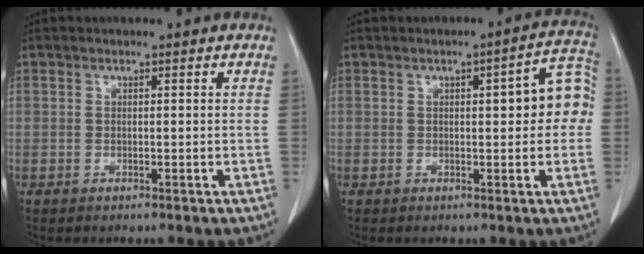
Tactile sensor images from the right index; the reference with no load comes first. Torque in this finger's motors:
{"motor_torque": [0.30, -0.05, 0.11, 0.02]}